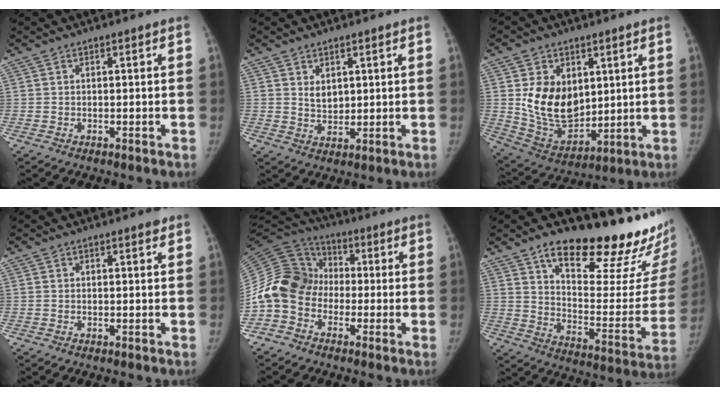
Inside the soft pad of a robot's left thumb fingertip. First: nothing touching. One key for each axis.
{"total": 3.4, "fx": 1.4, "fy": 2.4, "fz": 2.0, "tx": -0.018, "ty": -0.014, "tz": 0.031}
{"total": 14.6, "fx": 3.2, "fy": 10.2, "fz": 10.0, "tx": -0.124, "ty": -0.032, "tz": 0.080}
{"total": 0.8, "fx": 0.4, "fy": 0.5, "fz": 0.6, "tx": -0.006, "ty": 0.000, "tz": 0.002}
{"total": 14.1, "fx": -3.9, "fy": 11.2, "fz": 7.6, "tx": -0.151, "ty": 0.053, "tz": -0.091}
{"total": 27.5, "fx": 19.7, "fy": 8.5, "fz": 17.2, "tx": -0.202, "ty": -0.107, "tz": 0.281}